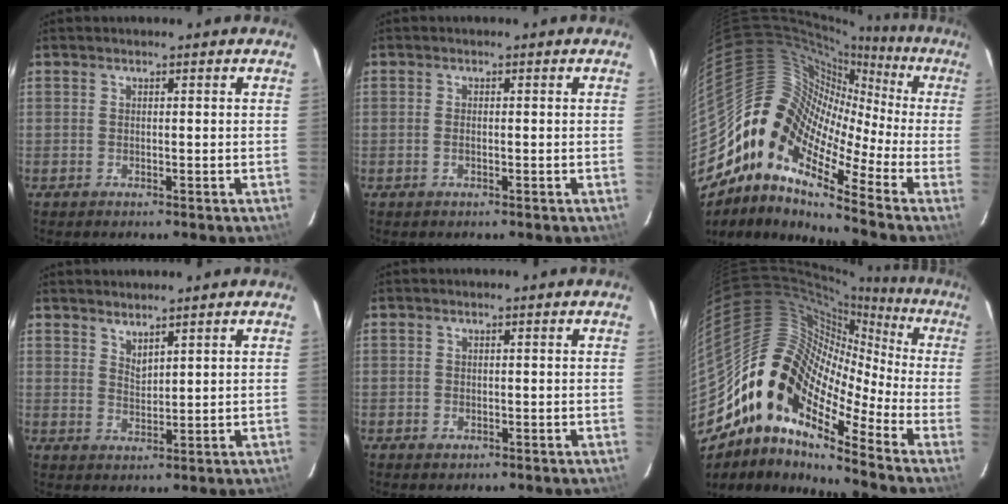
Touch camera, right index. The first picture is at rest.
{"total": 0.9, "force": [-0.2, 0.4, 0.8], "torque": [-0.017, 0.000, -0.006]}
{"total": 12.5, "force": [-3.5, 7.7, 9.2], "torque": [-0.129, 0.016, -0.094]}
{"total": 2.7, "force": [2.4, 0.5, 1.1], "torque": [-0.017, 0.000, 0.043]}
{"total": 1.2, "force": [-0.6, 1.0, 0.3], "torque": [-0.006, -0.001, -0.008]}
{"total": 14.9, "force": [-8.1, 7.6, 9.8], "torque": [-0.143, 0.012, -0.178]}